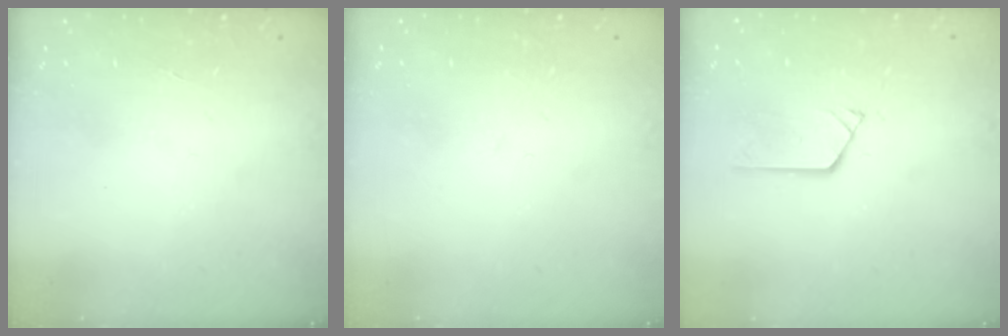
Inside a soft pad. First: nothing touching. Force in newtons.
{"total": 2.7, "press": 2.6, "slide": 0.3}
{"total": 2.9, "press": 2.9, "slide": 0.3}